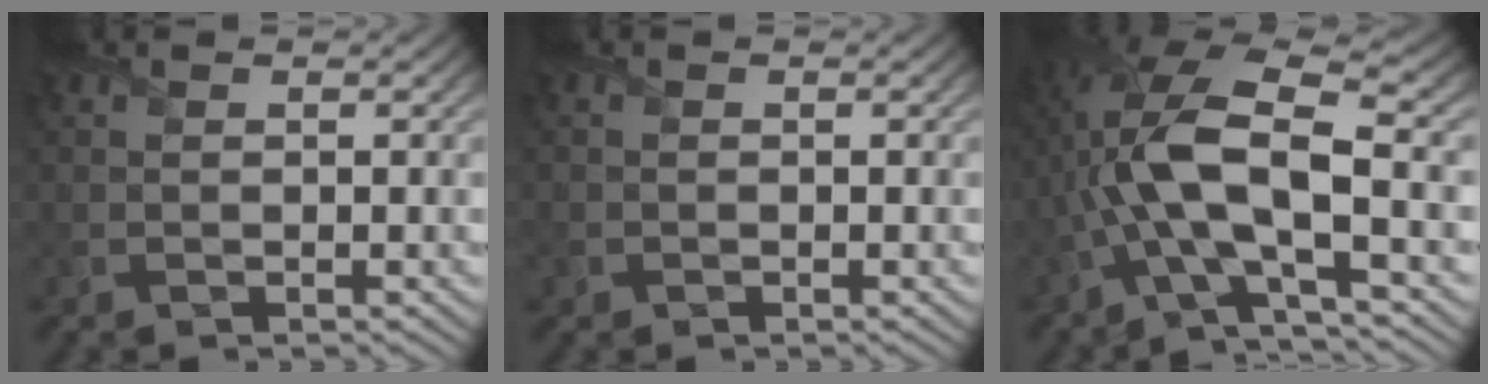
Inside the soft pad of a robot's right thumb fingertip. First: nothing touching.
{"total": 0.7, "force": [-0.3, 0.6, 0.0], "torque": [0.002, -0.004, -0.009]}
{"total": 13.4, "force": [-1.7, 4.9, 12.3], "torque": [-0.277, 0.009, -0.043]}